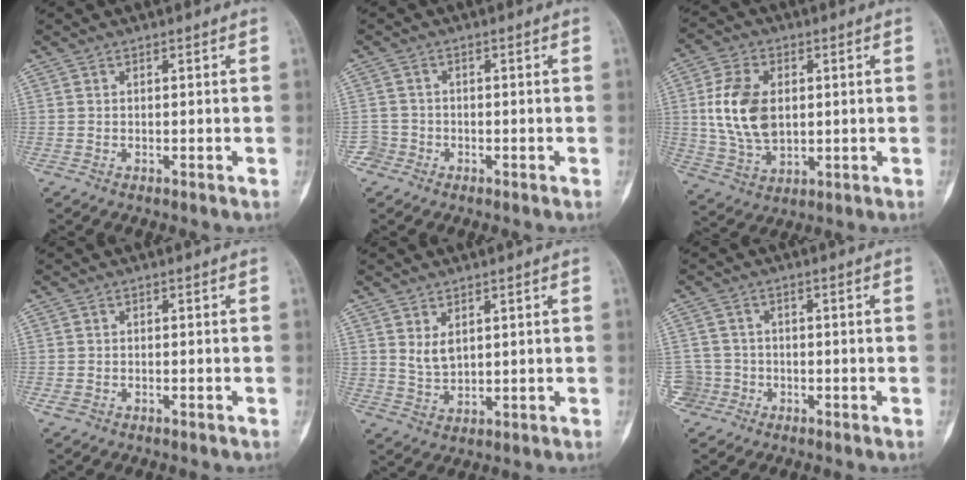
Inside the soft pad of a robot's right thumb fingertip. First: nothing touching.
{"total": 2.4, "force": [-1.2, 2.0, -0.4], "torque": [0.017, 0.011, -0.030]}
{"total": 12.9, "force": [1.5, 8.4, 9.7], "torque": [-0.177, -0.004, 0.037]}
{"total": 1.3, "force": [-0.7, 0.9, 0.6], "torque": [-0.016, 0.007, -0.010]}
{"total": 4.2, "force": [1.7, 2.5, 2.9], "torque": [-0.047, -0.016, 0.045]}
{"total": 4.4, "force": [-1.7, 4.0, -0.2], "torque": [0.023, 0.019, -0.031]}